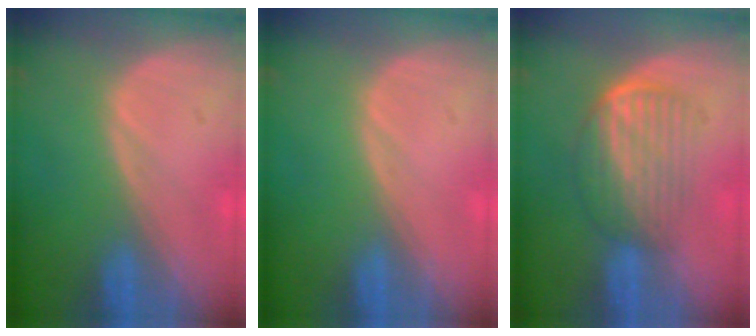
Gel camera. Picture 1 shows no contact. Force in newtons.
{"total": 0.0}
{"total": 7.1, "press": 6.0, "slide": 3.8}